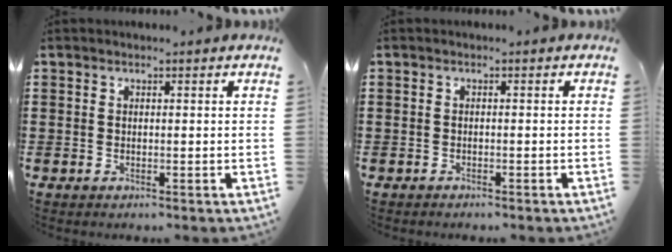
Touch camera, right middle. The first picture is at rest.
{"total": 0.7, "force": [-0.7, 0.1, 0.0], "torque": [-0.002, 0.000, -0.015]}